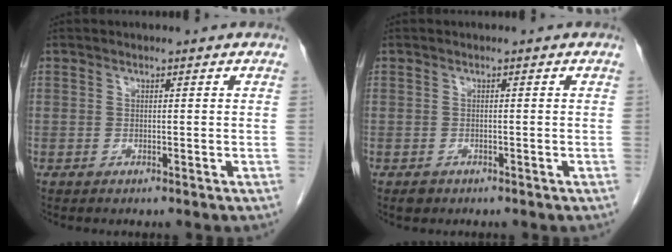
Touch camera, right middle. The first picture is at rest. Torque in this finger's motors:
{"motor_torque": [0.07, -0.03, -0.01, 0.00]}